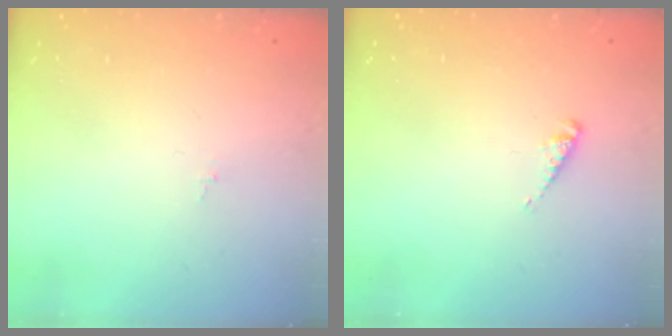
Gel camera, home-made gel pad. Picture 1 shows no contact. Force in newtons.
{"total": 2.8, "press": 2.7, "slide": 0.3}